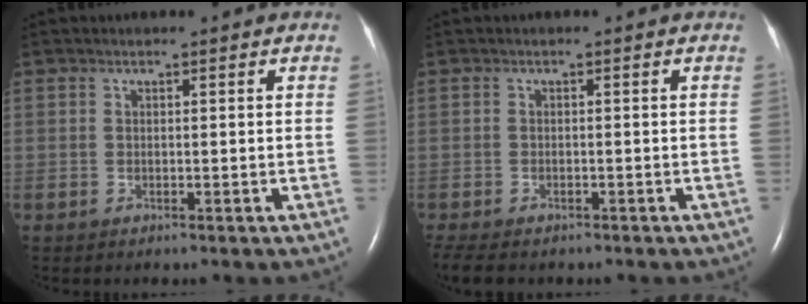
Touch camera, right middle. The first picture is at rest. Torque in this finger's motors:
{"motor_torque": [0.21, -0.18, 0.05, 0.00]}